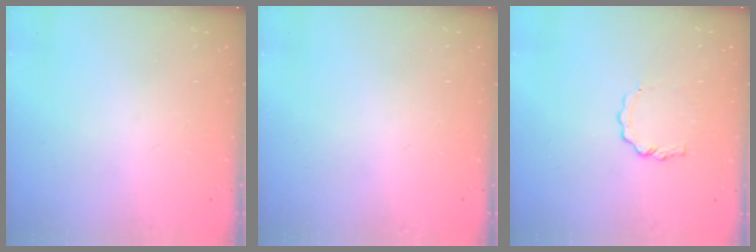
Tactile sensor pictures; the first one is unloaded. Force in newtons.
{"total": 0.0}
{"total": 4.8, "press": 4.7, "slide": 0.4}